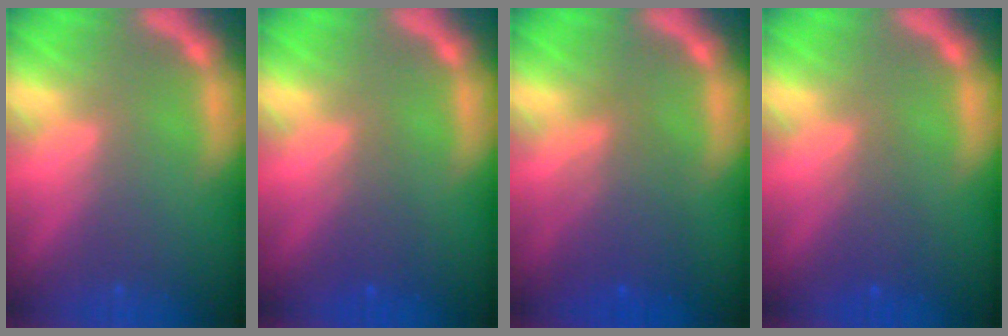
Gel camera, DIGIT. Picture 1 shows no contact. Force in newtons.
{"total": 2.0}
{"total": 4.6}
{"total": 2.0}